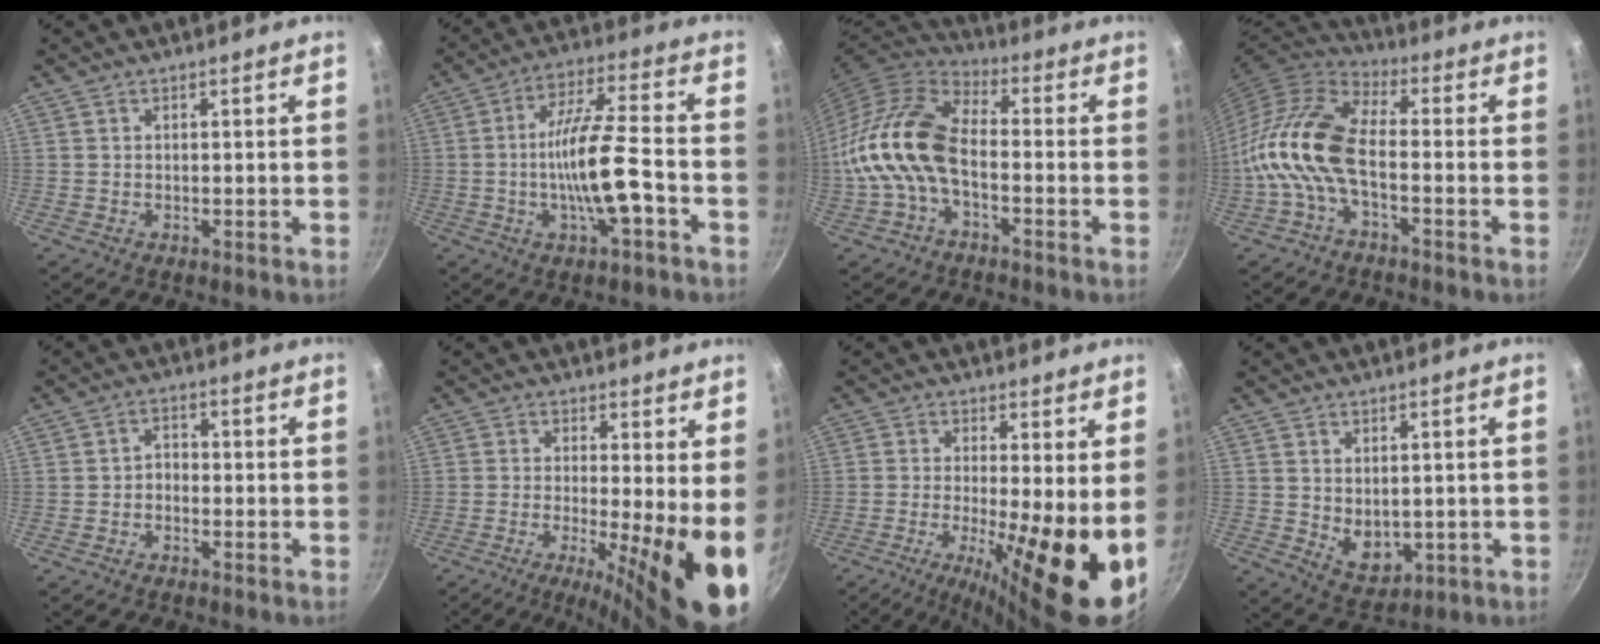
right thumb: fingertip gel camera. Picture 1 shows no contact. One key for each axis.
{"total": 12.8, "fx": -3.6, "fy": 2.8, "fz": 12.0, "tx": -0.214, "ty": 0.025, "tz": -0.069}
{"total": 14.0, "fx": -3.2, "fy": 7.9, "fz": 11.1, "tx": -0.205, "ty": 0.040, "tz": -0.075}
{"total": 13.0, "fx": -3.0, "fy": 6.2, "fz": 11.0, "tx": -0.223, "ty": 0.035, "tz": -0.078}
{"total": 2.3, "fx": -1.0, "fy": 1.6, "fz": 1.3, "tx": -0.014, "ty": 0.018, "tz": -0.022}
{"total": 12.4, "fx": -1.5, "fy": 2.2, "fz": 12.1, "tx": -0.170, "ty": -0.019, "tz": -0.025}
{"total": 15.4, "fx": -1.7, "fy": 3.4, "fz": 15.0, "tx": -0.221, "ty": -0.025, "tz": -0.026}
{"total": 6.2, "fx": 0.6, "fy": 4.3, "fz": 4.4, "tx": -0.053, "ty": -0.018, "tz": 0.026}